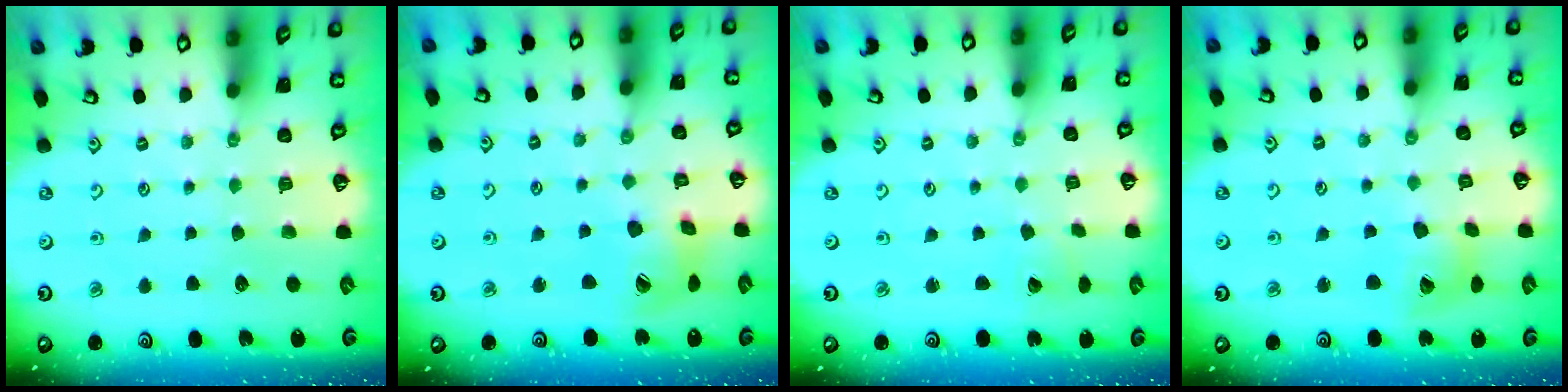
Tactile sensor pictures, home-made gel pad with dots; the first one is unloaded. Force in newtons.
{"total": 11.8, "press": 11.7, "slide": 1.4}
{"total": 1.6, "press": 1.6, "slide": 0.1}
{"total": 9.5, "press": 9.5, "slide": 1.1}